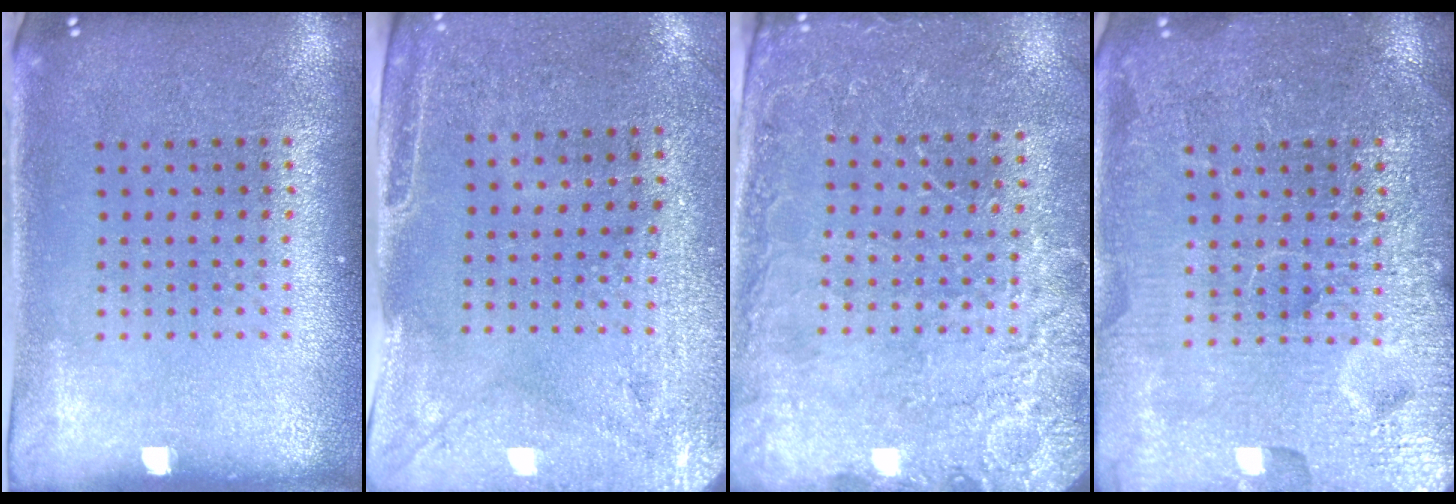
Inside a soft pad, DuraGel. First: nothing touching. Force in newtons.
{"total": 2.9, "press": 2.5, "slide": 1.6}
{"total": 2.8, "press": 2.7, "slide": 0.4}
{"total": 7.1, "press": 7.0, "slide": 0.8}